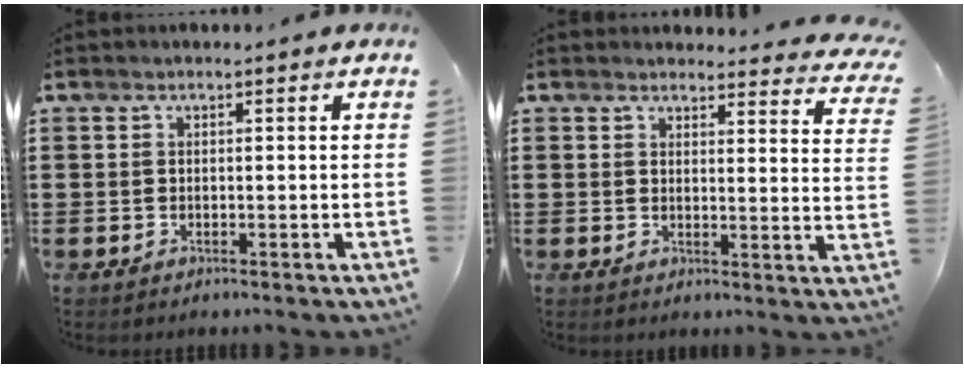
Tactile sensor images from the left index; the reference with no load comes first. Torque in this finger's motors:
{"motor_torque": [2.14, 0.00, 0.48, -0.03]}